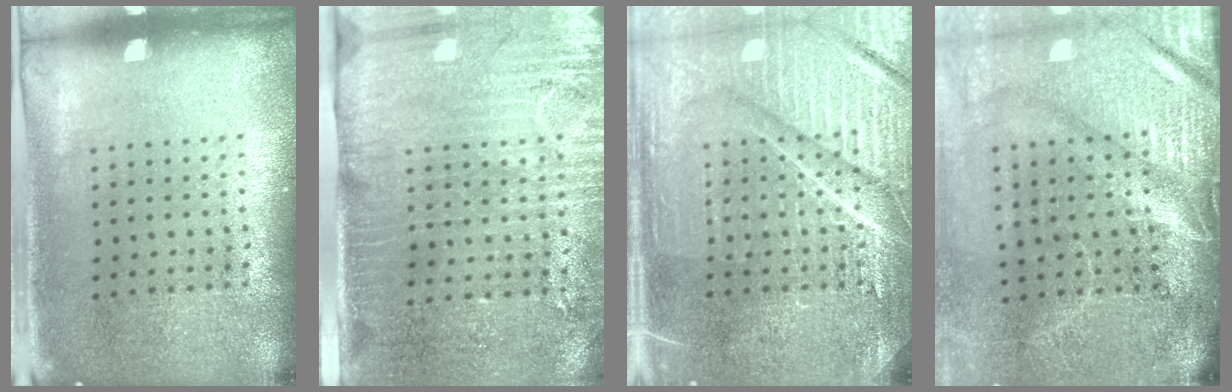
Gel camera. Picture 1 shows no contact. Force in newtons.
{"total": 3.2, "press": 2.8, "slide": 1.6}
{"total": 4.5, "press": 4.5, "slide": 0.6}
{"total": 4.7, "press": 4.0, "slide": 2.5}